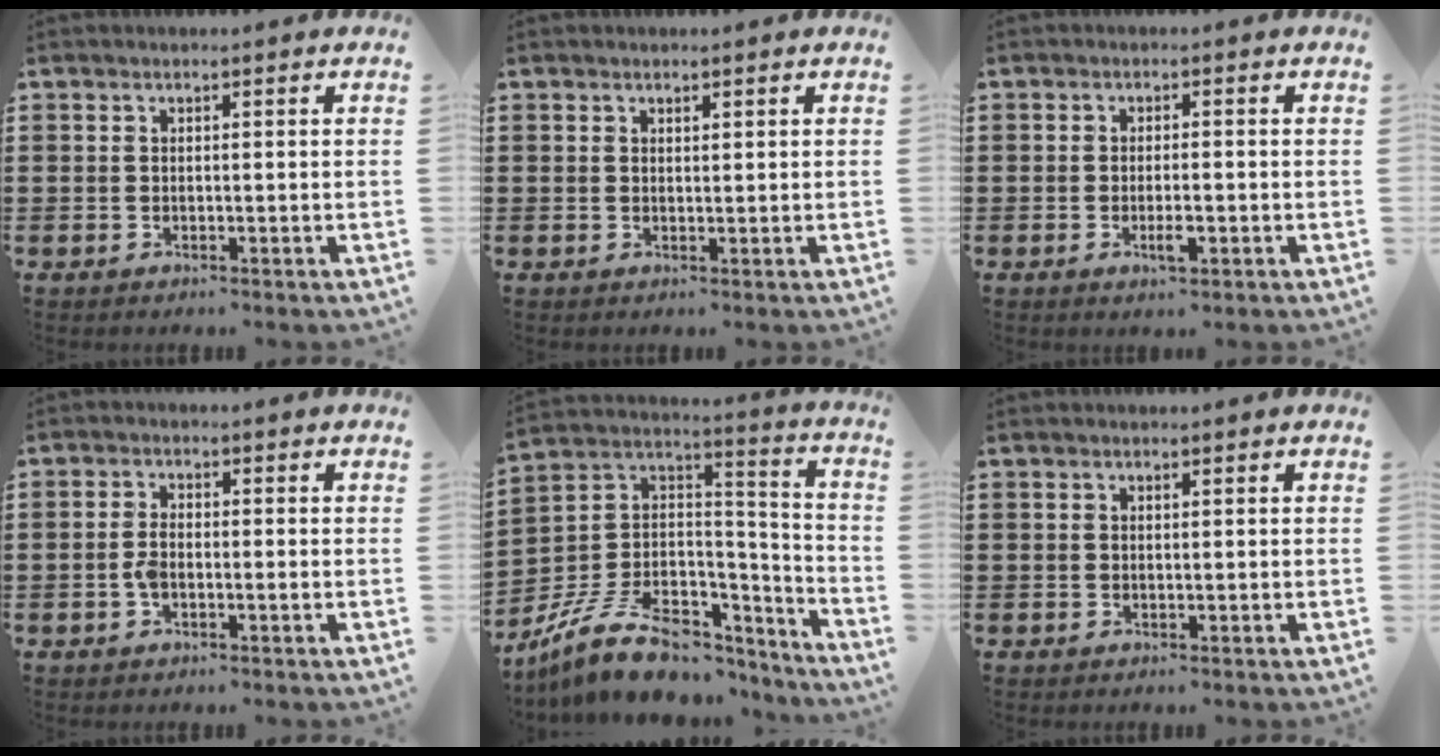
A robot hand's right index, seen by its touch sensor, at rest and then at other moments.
{"total": 0.7, "force": [0.6, 0.3, 0.2], "torque": [-0.004, 0.002, 0.011]}
{"total": 2.8, "force": [-0.9, 0.7, 2.5], "torque": [-0.050, -0.002, -0.019]}
{"total": 2.6, "force": [-0.9, 0.9, 2.3], "torque": [-0.056, -0.005, -0.021]}
{"total": 11.8, "force": [-7.7, 6.2, 6.4], "torque": [-0.135, 0.023, -0.138]}
{"total": 0.0}